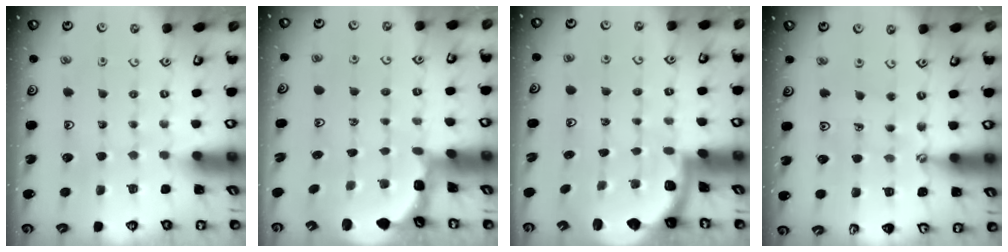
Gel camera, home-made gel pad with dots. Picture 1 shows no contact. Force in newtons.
{"total": 2.4, "press": 1.7, "slide": 1.6}
{"total": 1.9, "press": 1.8, "slide": 0.5}
{"total": 2.5, "press": 2.2, "slide": 1.3}